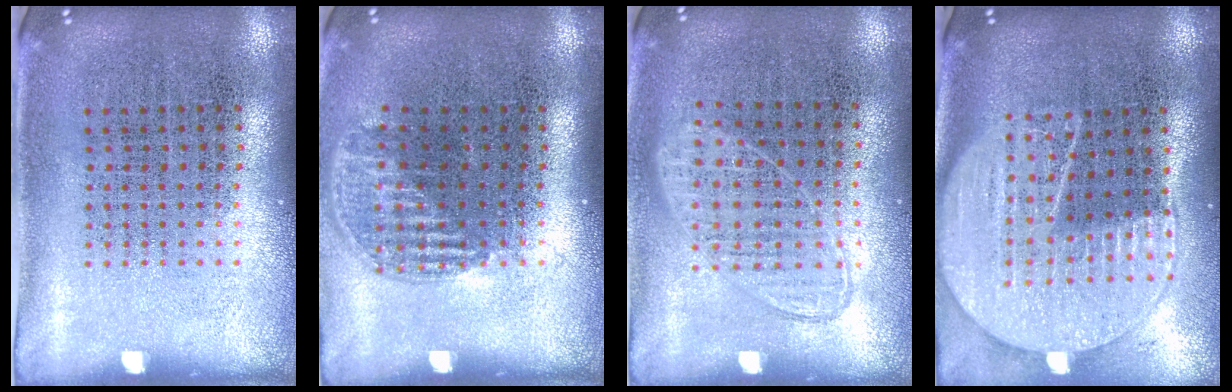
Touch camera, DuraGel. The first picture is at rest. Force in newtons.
{"total": 1.2, "press": 1.0, "slide": 0.6}
{"total": 0.9, "press": 0.9, "slide": 0.3}
{"total": 2.0, "press": 1.9, "slide": 0.8}